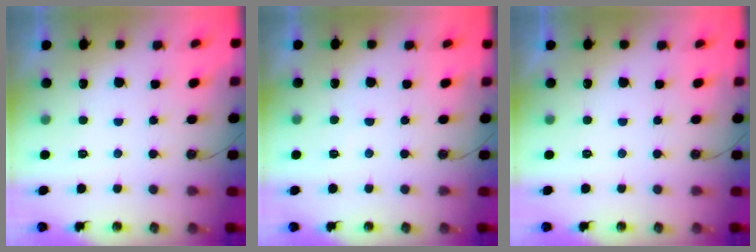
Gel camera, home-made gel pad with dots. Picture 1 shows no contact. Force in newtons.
{"total": 1.5, "press": 1.5, "slide": 0.4}
{"total": 0.0}